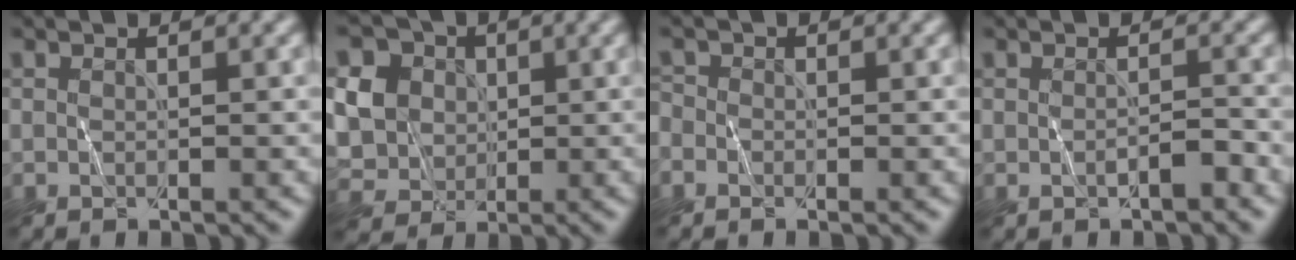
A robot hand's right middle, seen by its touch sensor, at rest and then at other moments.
{"total": 6.1, "force": [1.3, 5.3, 2.6], "torque": [-0.075, 0.011, 0.020]}
{"total": 1.1, "force": [-0.7, 0.8, 0.2], "torque": [-0.004, 0.000, -0.015]}
{"total": 1.2, "force": [-0.8, 0.3, 0.9], "torque": [-0.016, 0.000, -0.015]}